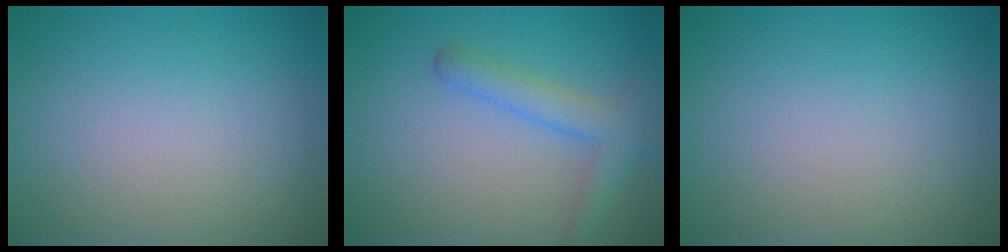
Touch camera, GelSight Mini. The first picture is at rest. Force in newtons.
{"total": 3.0, "press": 3.0, "slide": 0.2}
{"total": 0.0}